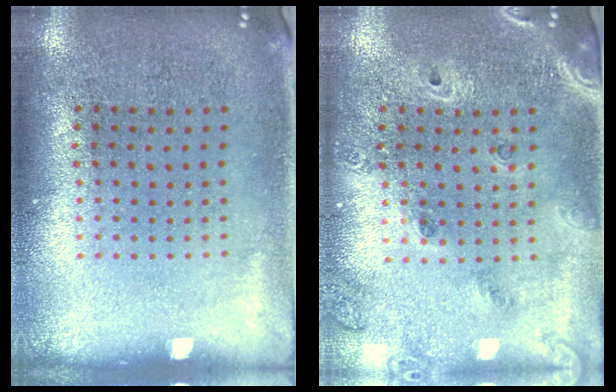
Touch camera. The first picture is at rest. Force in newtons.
{"total": 1.5, "press": 1.5, "slide": 0.4}